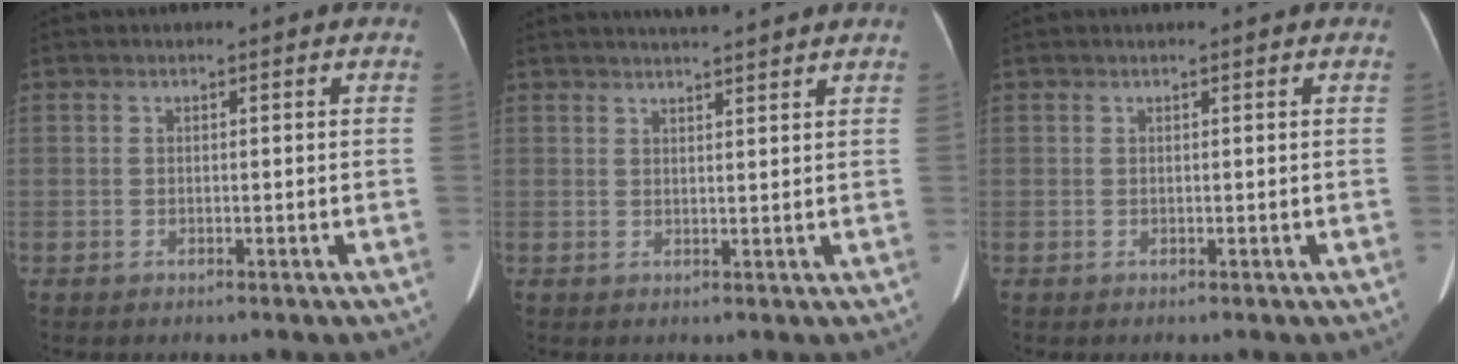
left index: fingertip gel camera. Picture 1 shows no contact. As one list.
[{"total": 5.6, "force": [5.1, -0.2, 2.3], "torque": [-0.041, 0.018, 0.068]}, {"total": 0.8, "force": [0.7, -0.1, 0.4], "torque": [-0.004, 0.010, 0.015]}]